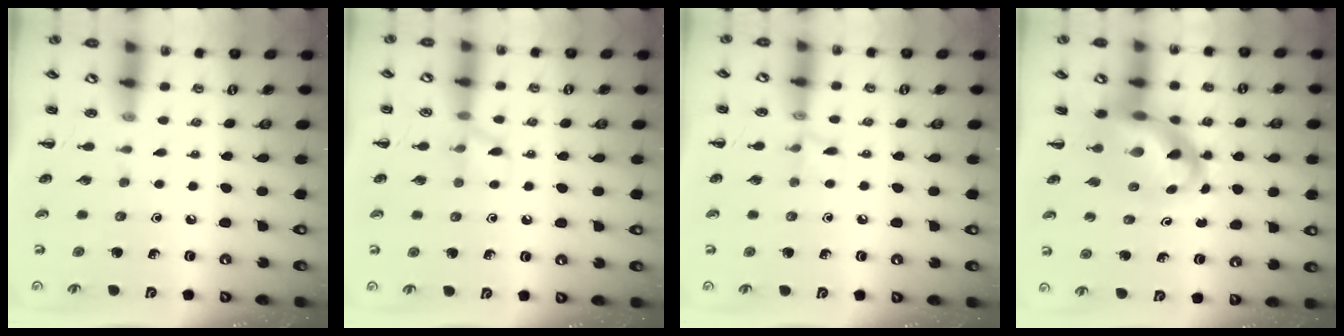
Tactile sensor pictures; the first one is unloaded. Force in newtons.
{"total": 6.4, "press": 6.4, "slide": 0.6}
{"total": 6.3, "press": 6.0, "slide": 1.8}
{"total": 10.7, "press": 10.3, "slide": 3.1}